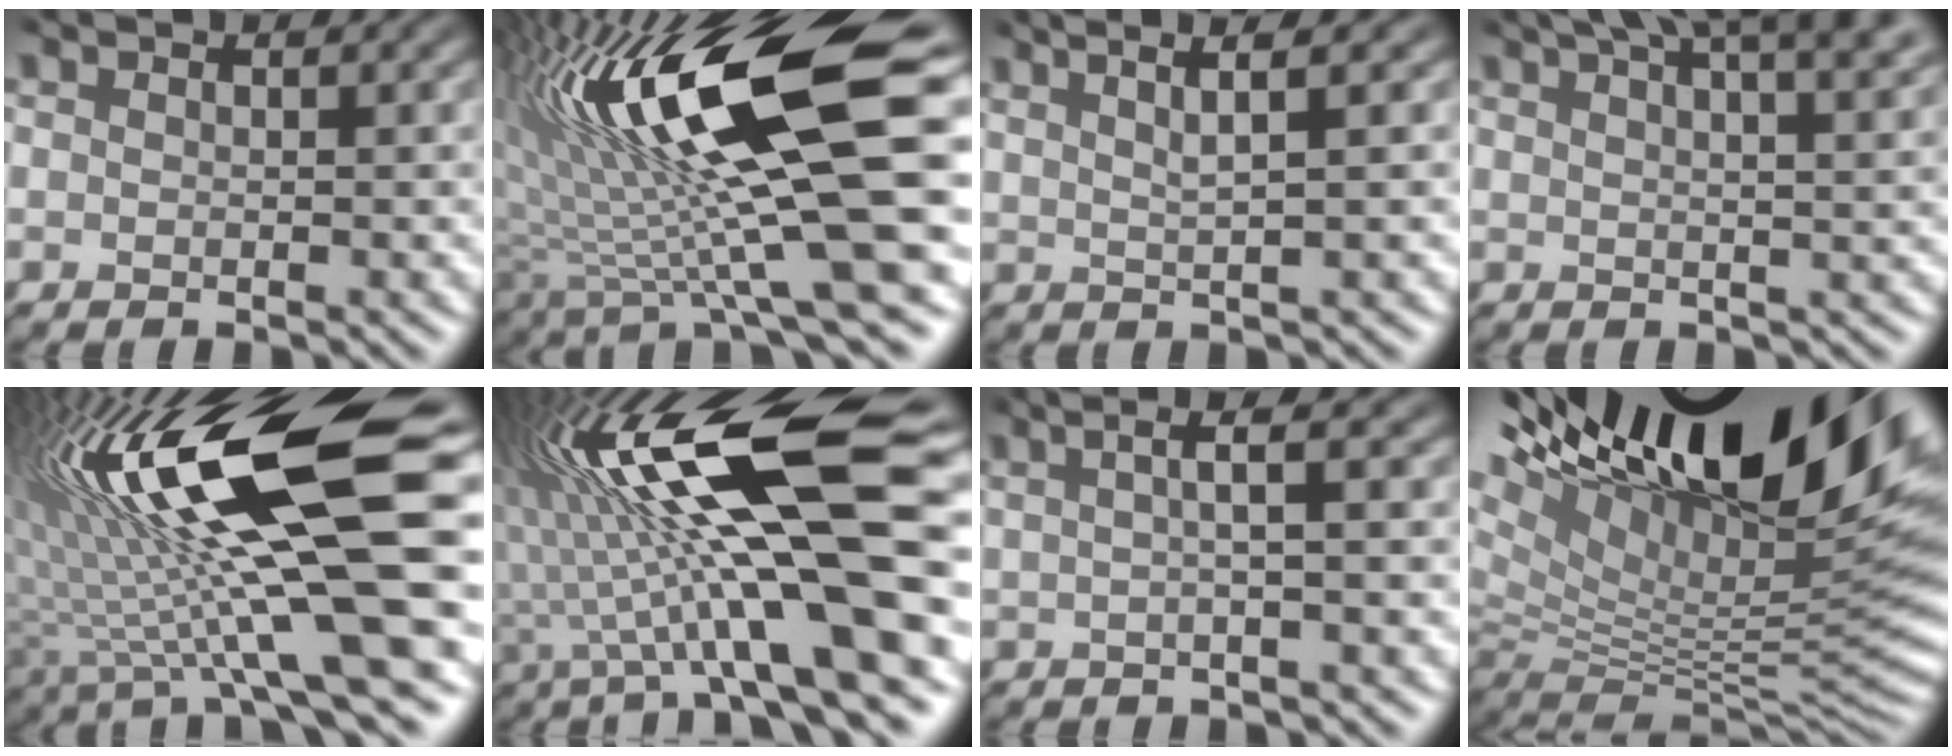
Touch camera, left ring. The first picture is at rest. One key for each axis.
{"total": 15.3, "fx": 2.1, "fy": 3.7, "fz": 14.7, "tx": -0.249, "ty": -0.007, "tz": 0.031}
{"total": 3.7, "fx": 2.1, "fy": 0.6, "fz": 3.1, "tx": -0.033, "ty": 0.017, "tz": 0.010}
{"total": 11.0, "fx": 7.0, "fy": 3.6, "fz": 7.6, "tx": -0.073, "ty": 0.040, "tz": 0.054}
{"total": 17.4, "fx": 2.0, "fy": 4.2, "fz": 16.7, "tx": -0.292, "ty": 0.003, "tz": 0.030}
{"total": 16.0, "fx": 0.4, "fy": 3.4, "fz": 15.7, "tx": -0.264, "ty": 0.015, "tz": -0.002}
{"total": 3.6, "fx": 0.9, "fy": 0.8, "fz": 3.4, "tx": -0.031, "ty": 0.015, "tz": -0.017}
{"total": 19.1, "fx": 7.8, "fy": 8.4, "fz": 15.2, "tx": -0.209, "ty": 0.019, "tz": 0.148}